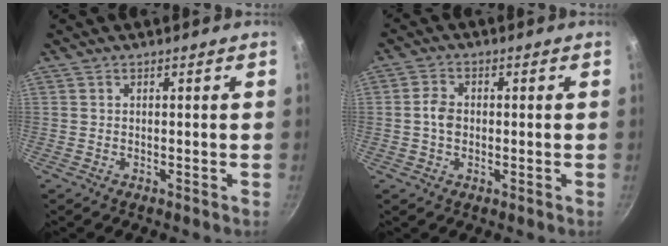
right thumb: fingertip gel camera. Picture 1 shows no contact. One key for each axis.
{"total": 3.8, "fx": -0.4, "fy": 2.8, "fz": 2.5, "tx": -0.040, "ty": 0.011, "tz": -0.014}